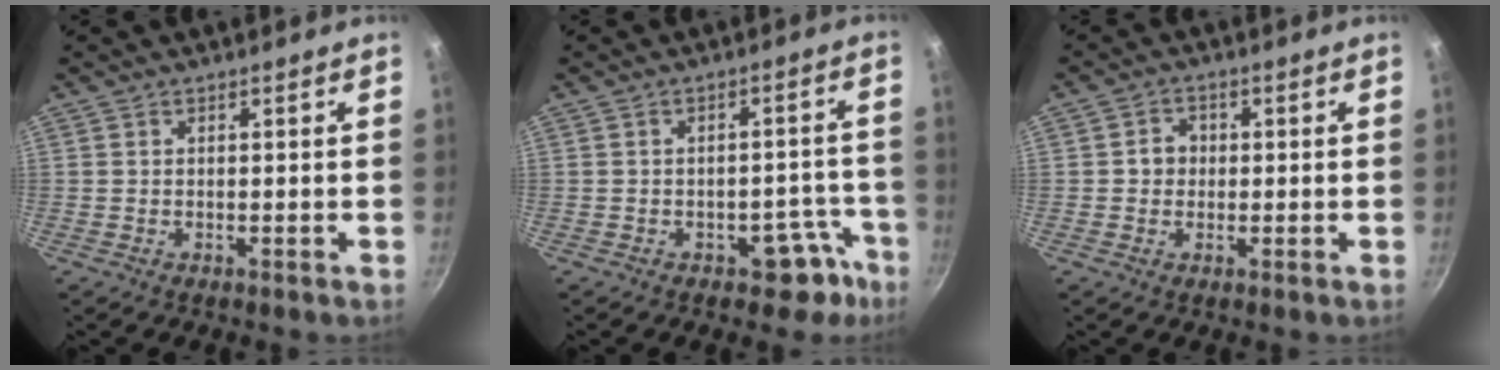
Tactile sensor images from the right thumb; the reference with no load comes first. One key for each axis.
{"total": 7.0, "fx": -4.2, "fy": 4.0, "fz": 4.0, "tx": -0.019, "ty": 0.043, "tz": -0.048}
{"total": 3.3, "fx": 0.0, "fy": 3.0, "fz": 1.4, "tx": -0.006, "ty": 0.009, "tz": -0.005}